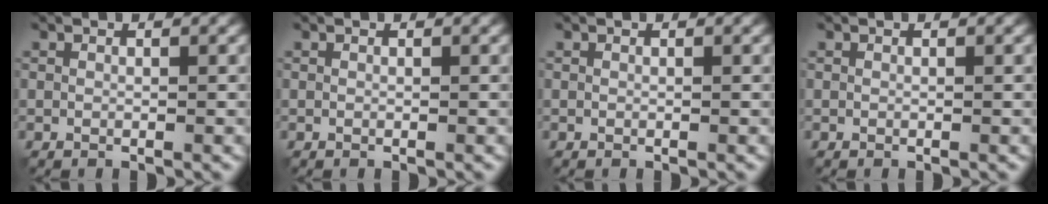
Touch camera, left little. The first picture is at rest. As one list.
[{"total": 0.0}, {"total": 0.0}, {"total": 0.0}]